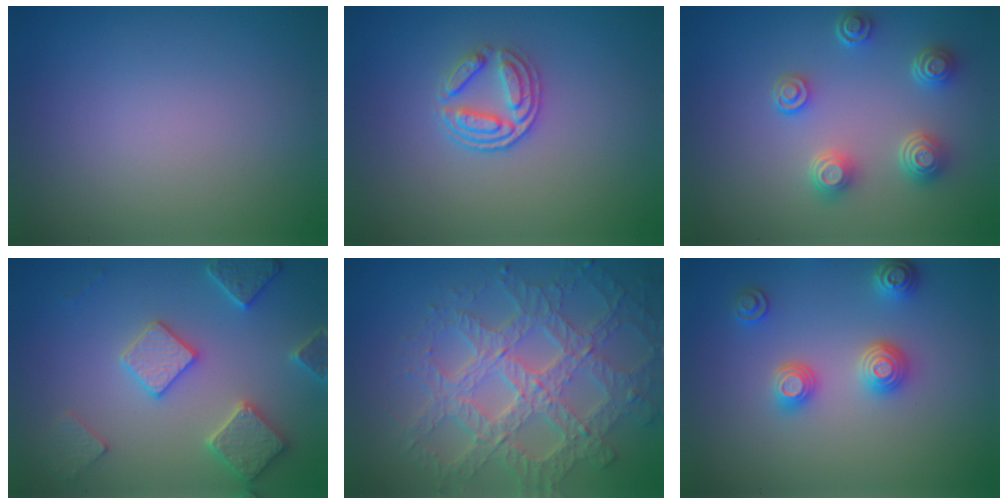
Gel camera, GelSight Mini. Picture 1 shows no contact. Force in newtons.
{"total": 2.9, "press": 2.5, "slide": 1.6}
{"total": 3.8, "press": 3.3, "slide": 2.0}
{"total": 4.2, "press": 4.1, "slide": 1.1}
{"total": 8.0, "press": 6.1, "slide": 5.2}
{"total": 3.2, "press": 3.0, "slide": 1.0}